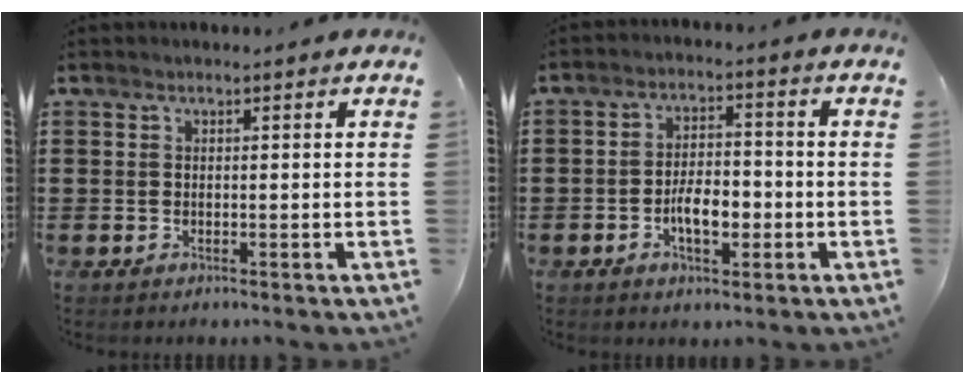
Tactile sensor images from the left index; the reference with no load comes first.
{"total": 5.5, "force": [-1.6, 2.6, 4.6], "torque": [-0.079, 0.002, -0.033]}